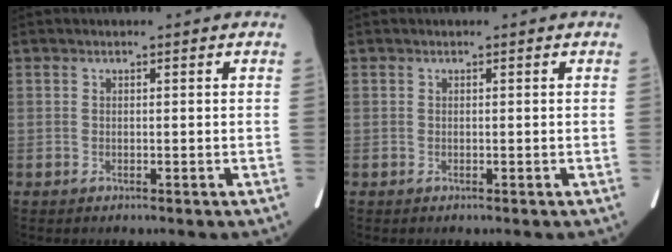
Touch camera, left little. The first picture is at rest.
{"total": 0.0}